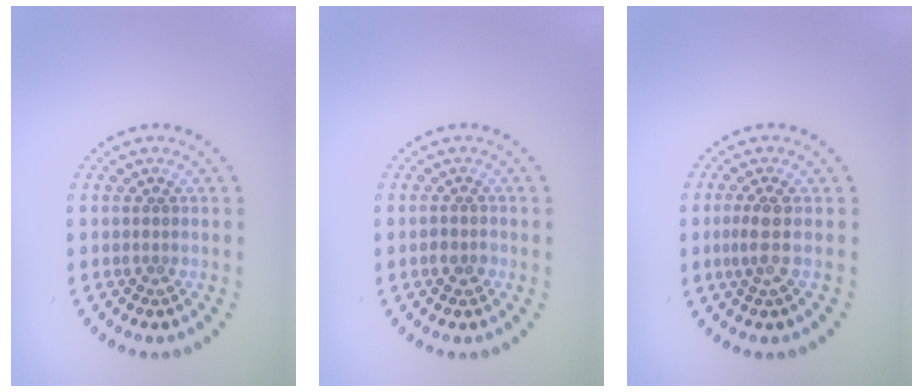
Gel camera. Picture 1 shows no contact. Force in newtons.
{"total": 1.3, "press": 1.2, "slide": 0.5}
{"total": 1.6, "press": 1.4, "slide": 0.9}